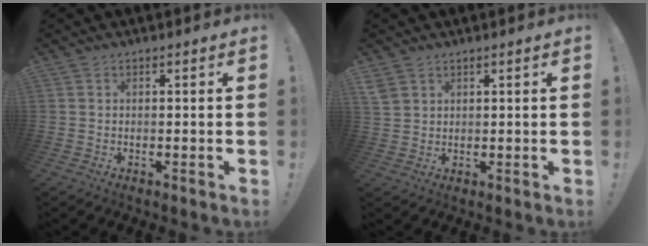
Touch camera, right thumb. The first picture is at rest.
{"total": 3.6, "force": [2.4, 2.3, 1.3], "torque": [-0.017, -0.013, 0.046]}